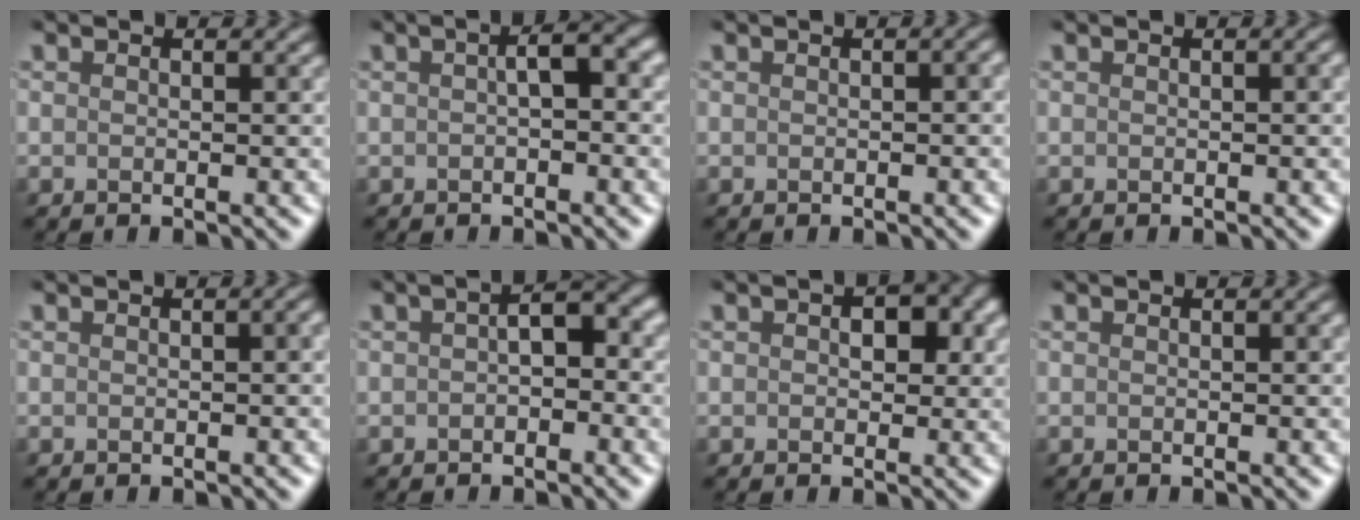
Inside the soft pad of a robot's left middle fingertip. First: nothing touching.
{"total": 2.2, "force": [-0.3, 0.5, 2.1], "torque": [-0.037, 0.011, -0.009]}
{"total": 2.1, "force": [-0.5, 1.1, 1.7], "torque": [-0.008, 0.012, -0.010]}
{"total": 1.1, "force": [-0.3, 0.5, 1.0], "torque": [-0.004, 0.007, -0.008]}
{"total": 2.2, "force": [-0.5, 1.1, 1.8], "torque": [-0.007, 0.012, -0.012]}
{"total": 2.5, "force": [-0.8, 1.2, 2.0], "torque": [-0.027, 0.013, -0.021]}
{"total": 3.0, "force": [0.6, 2.1, 2.1], "torque": [-0.006, 0.007, 0.001]}
{"total": 0.7, "force": [-0.1, 0.3, 0.6], "torque": [-0.006, 0.004, -0.004]}